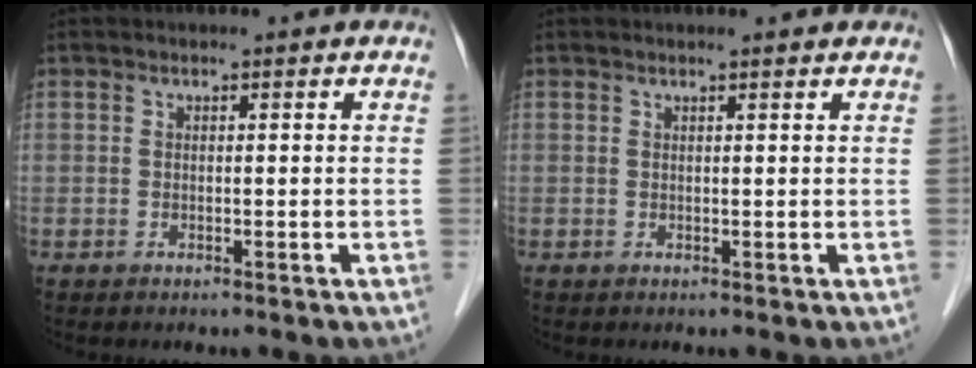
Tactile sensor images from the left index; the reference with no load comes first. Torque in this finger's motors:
{"motor_torque": [0.16, -0.13, -0.02, -0.03]}